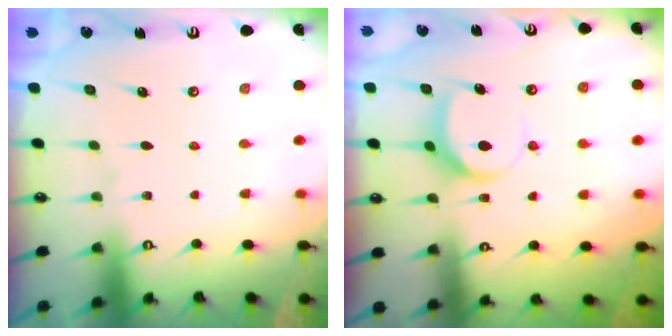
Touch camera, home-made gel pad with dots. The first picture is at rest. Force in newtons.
{"total": 8.2, "press": 8.1, "slide": 1.1}